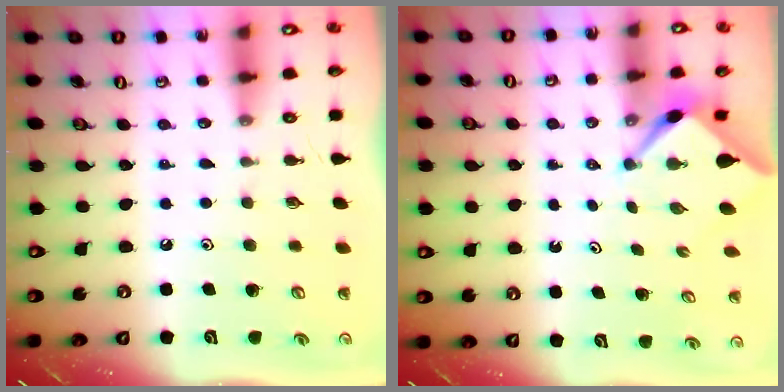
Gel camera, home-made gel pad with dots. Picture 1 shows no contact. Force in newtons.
{"total": 2.6, "press": 2.5, "slide": 0.4}